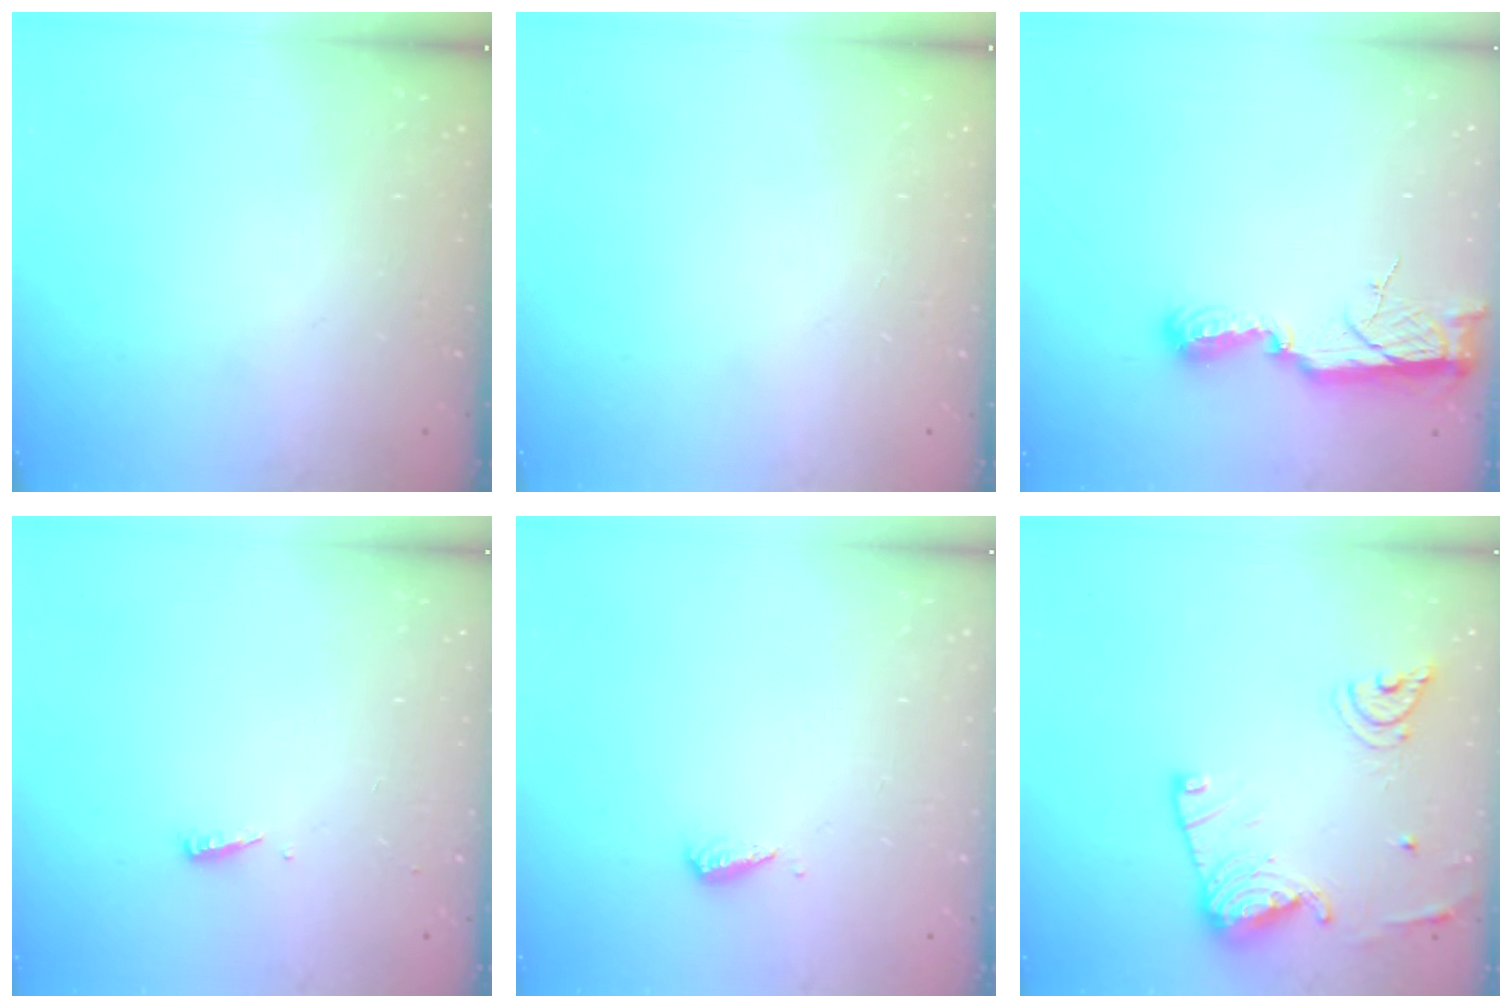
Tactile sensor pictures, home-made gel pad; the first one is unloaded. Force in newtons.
{"total": 0.0}
{"total": 8.4, "press": 8.4, "slide": 0.5}
{"total": 3.1, "press": 3.1, "slide": 0.3}
{"total": 3.0, "press": 3.0, "slide": 0.2}
{"total": 15.7, "press": 15.6, "slide": 1.6}